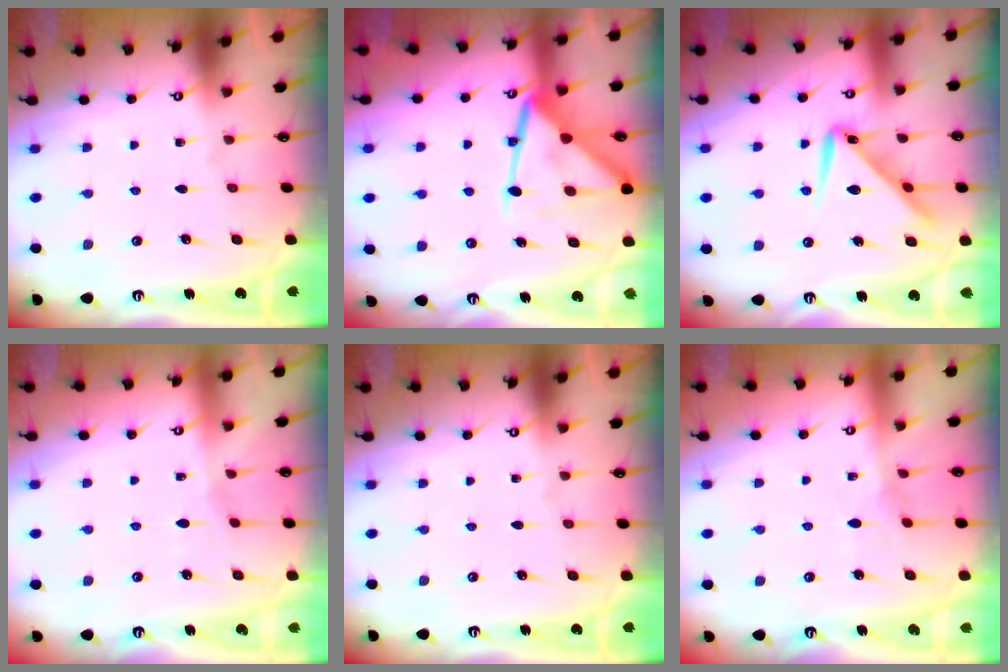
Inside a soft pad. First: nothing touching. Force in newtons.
{"total": 12.3, "press": 12.3, "slide": 0.9}
{"total": 12.2, "press": 12.2, "slide": 0.7}
{"total": 3.4, "press": 3.4, "slide": 0.4}
{"total": 0.0}
{"total": 5.9, "press": 5.9, "slide": 0.8}